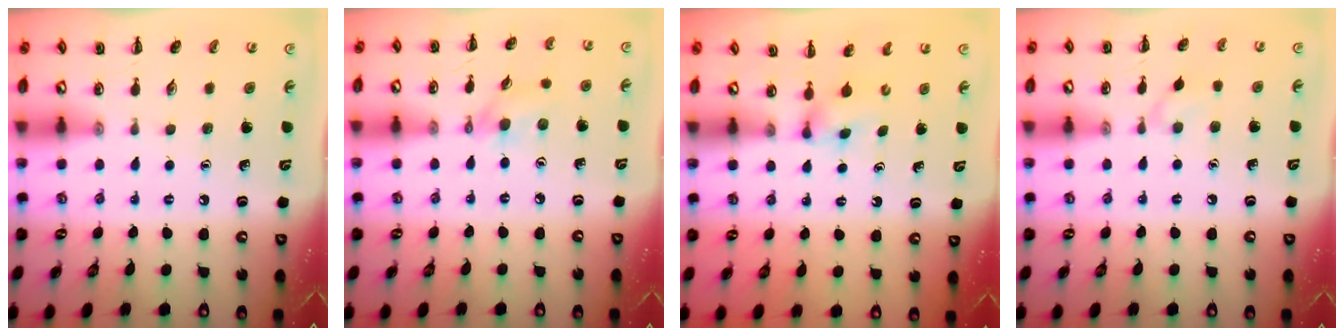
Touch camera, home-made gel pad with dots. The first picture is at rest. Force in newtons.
{"total": 4.6, "press": 4.5, "slide": 0.8}
{"total": 2.3, "press": 2.1, "slide": 1.0}
{"total": 5.0, "press": 4.6, "slide": 1.9}